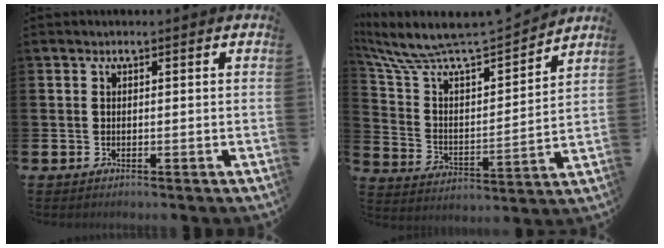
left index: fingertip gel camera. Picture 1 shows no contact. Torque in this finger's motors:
{"motor_torque": [-0.46, -1.68, 0.49, 0.21]}